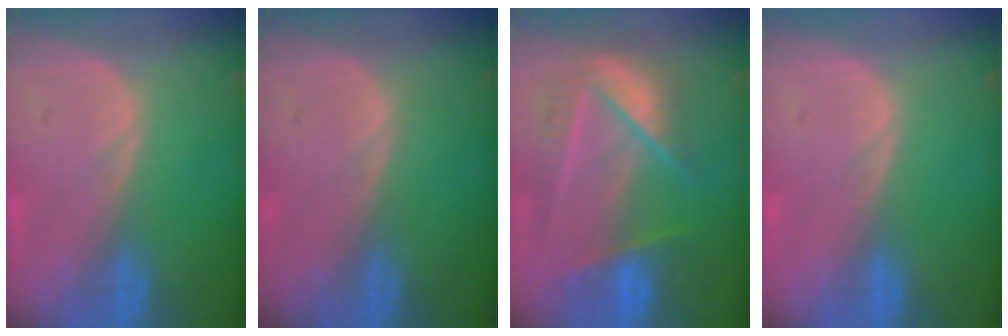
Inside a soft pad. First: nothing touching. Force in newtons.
{"total": 0.0}
{"total": 8.6, "press": 8.0, "slide": 3.1}
{"total": 0.0}